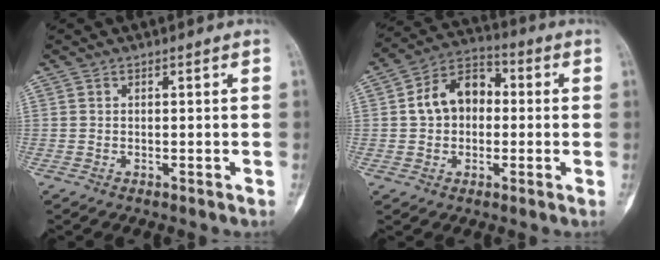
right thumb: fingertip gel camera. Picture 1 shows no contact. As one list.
[{"total": 10.7, "force": [0.6, 7.9, 7.1], "torque": [-0.098, 0.032, -0.001]}]